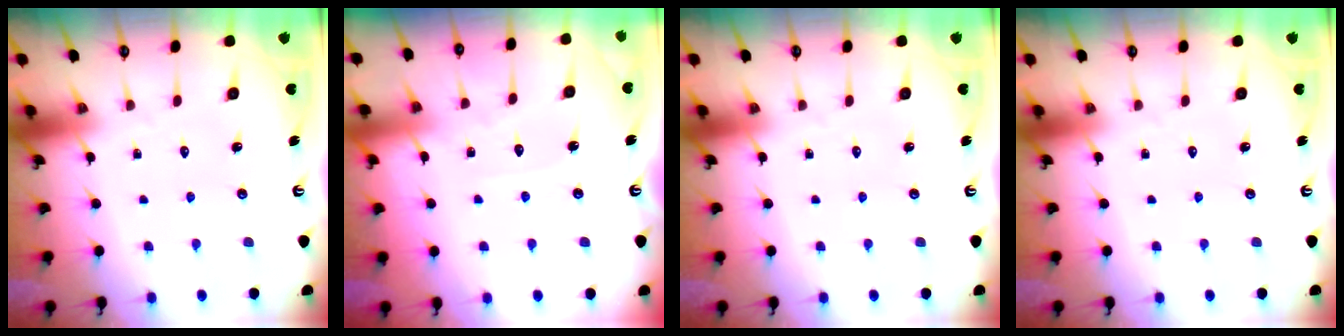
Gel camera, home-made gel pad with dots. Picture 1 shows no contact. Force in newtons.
{"total": 4.5, "press": 4.5, "slide": 0.5}
{"total": 0.0}
{"total": 0.0}